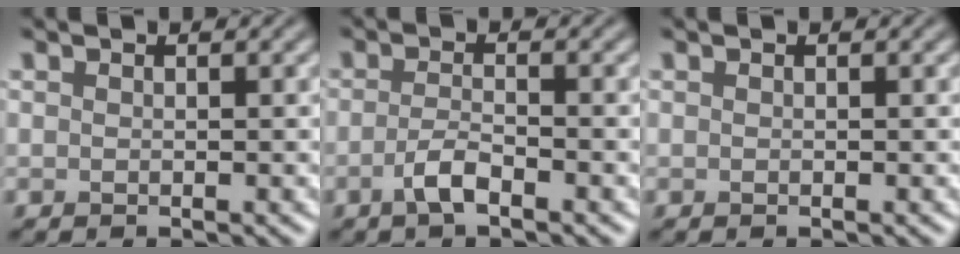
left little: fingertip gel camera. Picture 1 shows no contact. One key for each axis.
{"total": 2.3, "fx": -1.2, "fy": 0.6, "fz": 1.8, "tx": -0.038, "ty": 0.004, "tz": -0.030}
{"total": 0.0}